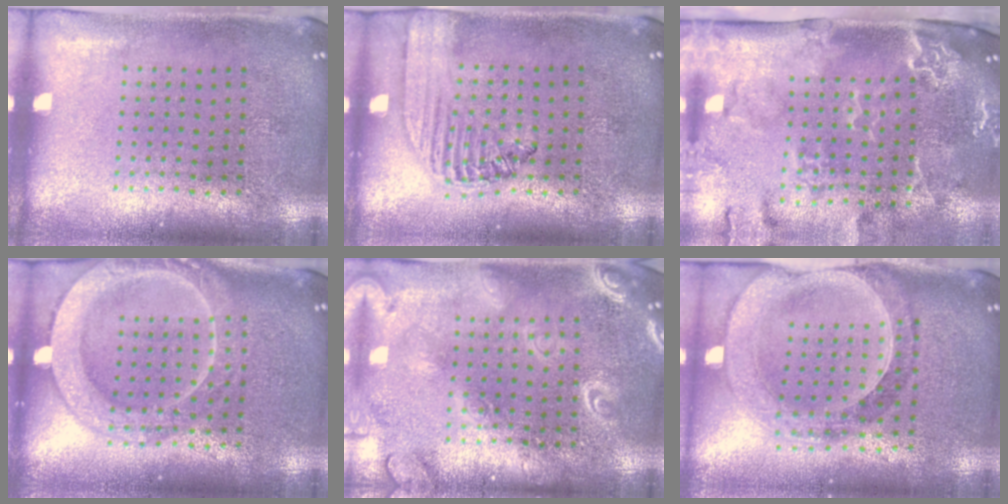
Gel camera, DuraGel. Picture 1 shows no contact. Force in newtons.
{"total": 1.5, "press": 1.4, "slide": 0.5}
{"total": 3.1, "press": 2.4, "slide": 1.9}
{"total": 3.8, "press": 3.8, "slide": 0.5}
{"total": 2.5, "press": 2.5, "slide": 0.2}
{"total": 1.4, "press": 1.4, "slide": 0.3}